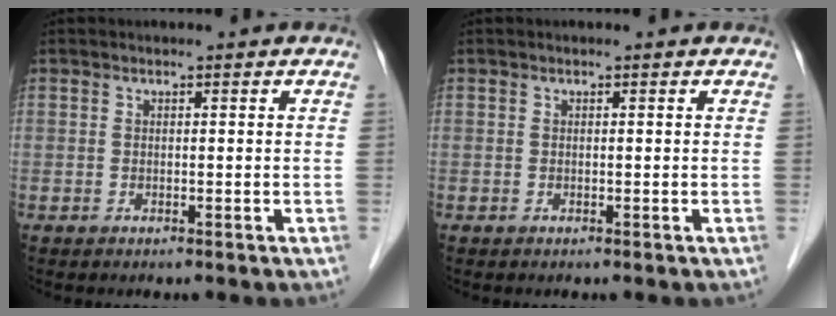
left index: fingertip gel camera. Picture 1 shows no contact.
{"total": 0.0}